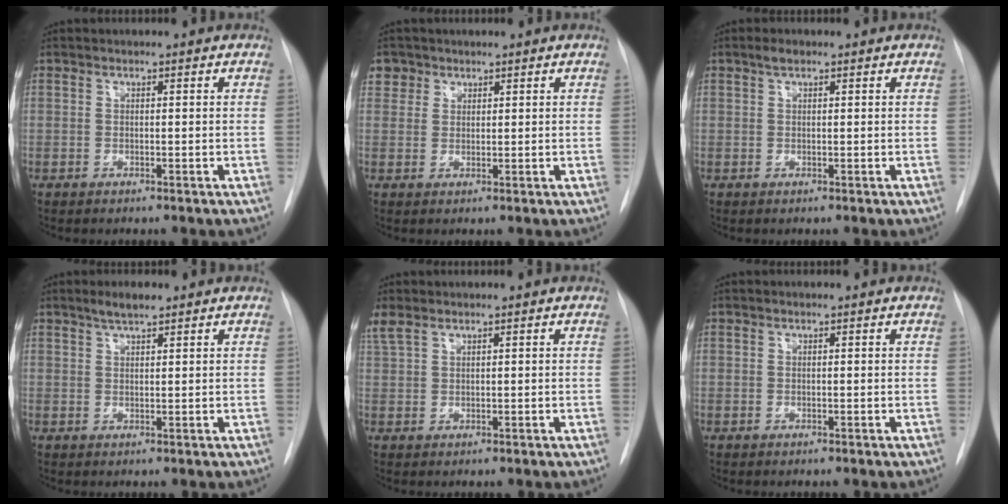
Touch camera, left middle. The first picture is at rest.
{"total": 2.9, "force": [1.7, 2.4, 0.0], "torque": [0.012, 0.007, 0.026]}
{"total": 1.3, "force": [0.9, 0.5, 0.8], "torque": [-0.016, 0.008, 0.015]}
{"total": 2.8, "force": [2.2, 0.5, 1.7], "torque": [-0.037, 0.004, 0.039]}
{"total": 2.4, "force": [1.9, 0.8, 1.2], "torque": [-0.043, 0.021, 0.049]}
{"total": 0.0}